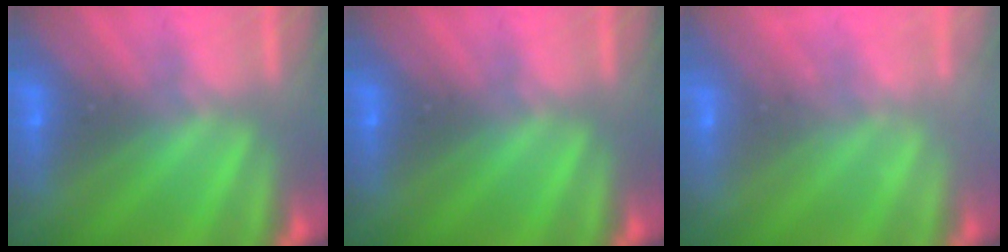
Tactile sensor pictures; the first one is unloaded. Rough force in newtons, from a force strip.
{"total": 0.0}
{"total": 2.3}